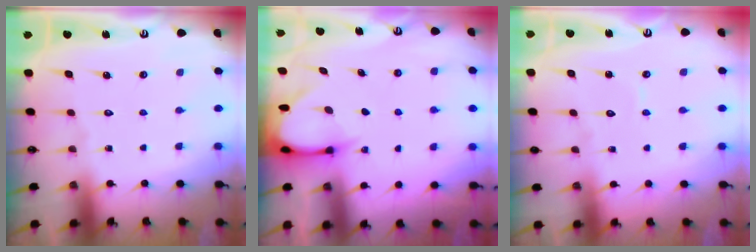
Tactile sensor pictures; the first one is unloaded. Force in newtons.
{"total": 3.7, "press": 3.7, "slide": 0.3}
{"total": 4.0, "press": 4.0, "slide": 0.3}